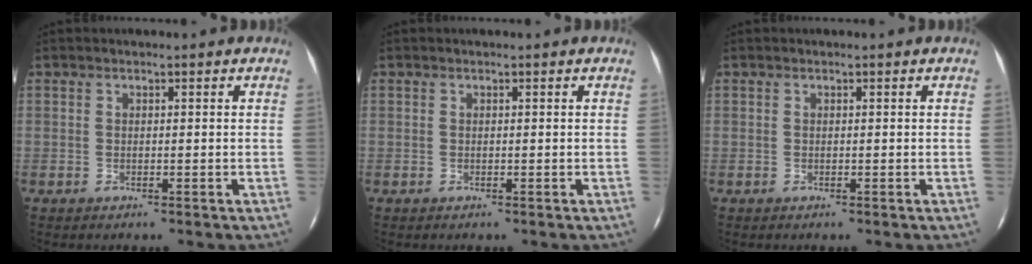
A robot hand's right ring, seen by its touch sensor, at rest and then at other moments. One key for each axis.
{"total": 0.0}
{"total": 0.0}